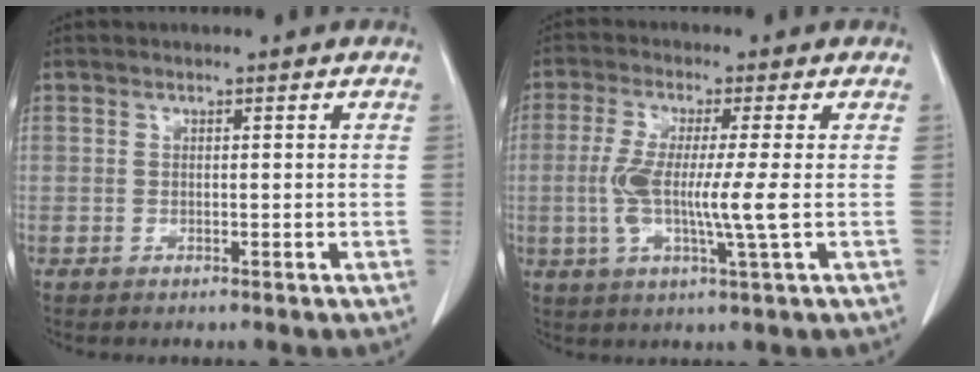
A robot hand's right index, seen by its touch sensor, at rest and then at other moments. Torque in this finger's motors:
{"motor_torque": [1.04, -0.36, 0.28, 0.19]}